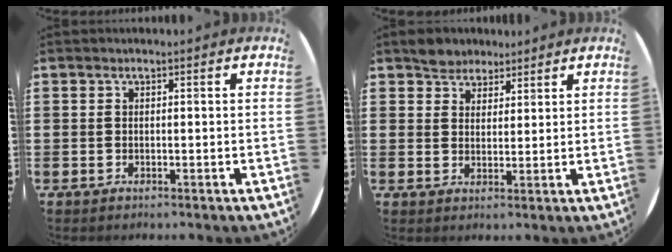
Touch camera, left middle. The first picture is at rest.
{"total": 3.5, "force": [3.0, 1.6, -0.3], "torque": [-0.004, 0.005, 0.059]}